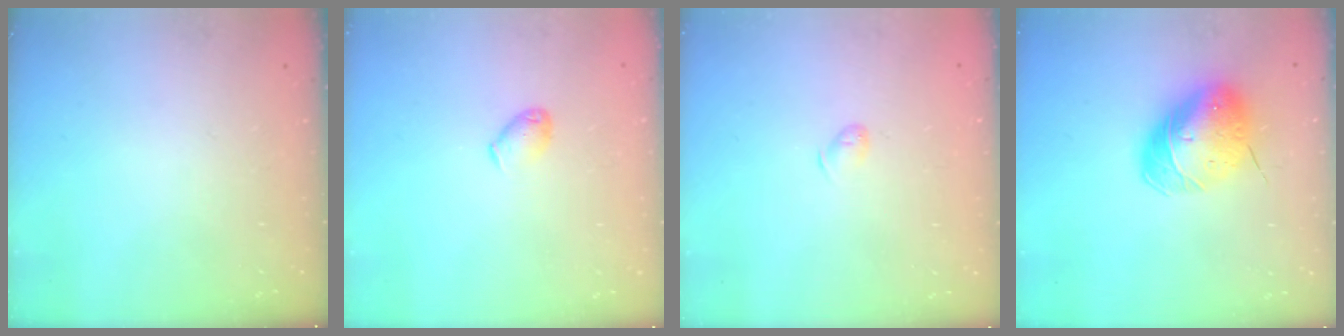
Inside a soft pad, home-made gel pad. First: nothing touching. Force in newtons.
{"total": 4.3, "press": 4.2, "slide": 1.0}
{"total": 5.1, "press": 5.0, "slide": 0.8}
{"total": 9.4, "press": 9.2, "slide": 1.8}